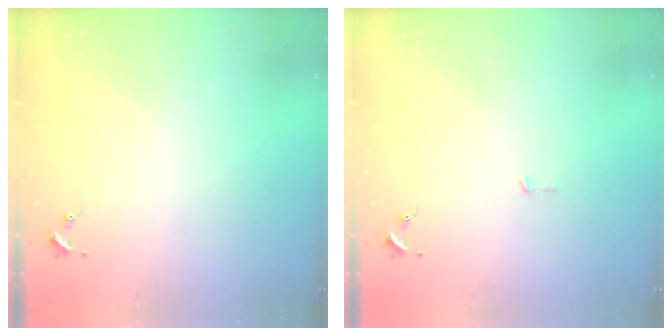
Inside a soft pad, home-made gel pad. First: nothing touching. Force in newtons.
{"total": 3.2, "press": 3.2, "slide": 0.2}